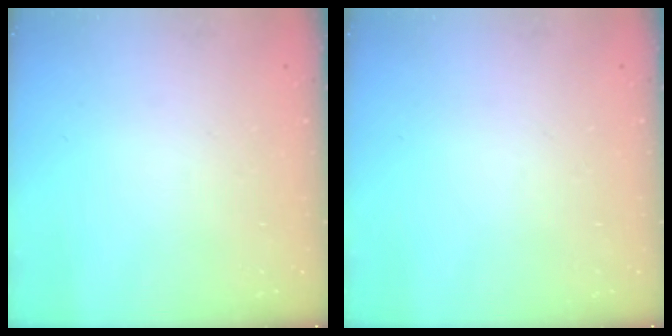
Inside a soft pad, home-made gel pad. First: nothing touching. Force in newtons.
{"total": 0.0}